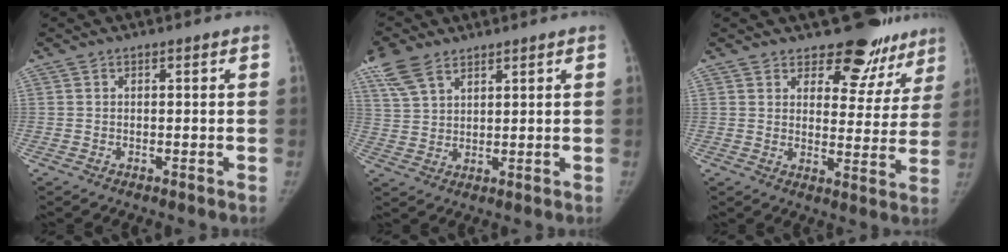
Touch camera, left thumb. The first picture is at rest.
{"total": 7.6, "force": [5.2, 3.8, 4.1], "torque": [-0.083, -0.002, 0.112]}
{"total": 13.5, "force": [11.3, 6.4, 3.6], "torque": [0.012, -0.082, 0.130]}